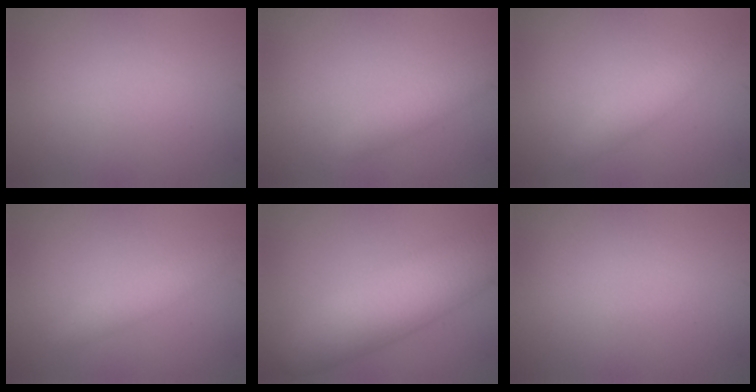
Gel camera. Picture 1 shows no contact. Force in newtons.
{"total": 1.8, "press": 1.8, "slide": 0.1}
{"total": 2.2, "press": 2.2, "slide": 0.1}
{"total": 2.1, "press": 2.1, "slide": 0.2}
{"total": 8.0, "press": 8.0, "slide": 0.2}
{"total": 0.0}